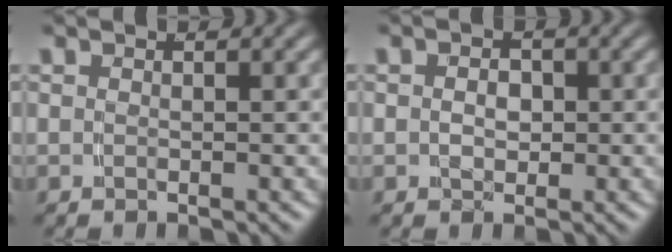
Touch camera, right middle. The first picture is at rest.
{"total": 2.0, "force": [-0.2, 1.4, 1.4], "torque": [-0.027, -0.007, 0.001]}